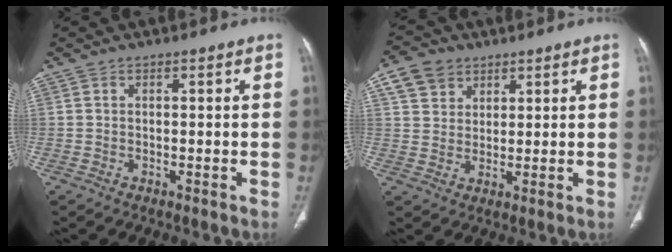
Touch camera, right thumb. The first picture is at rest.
{"total": 6.8, "force": [3.6, 5.2, 2.2], "torque": [-0.022, -0.009, 0.070]}